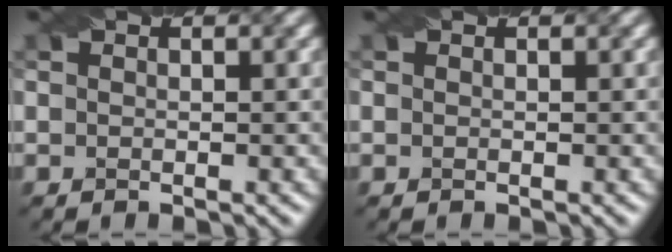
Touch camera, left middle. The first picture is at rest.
{"total": 0.0}